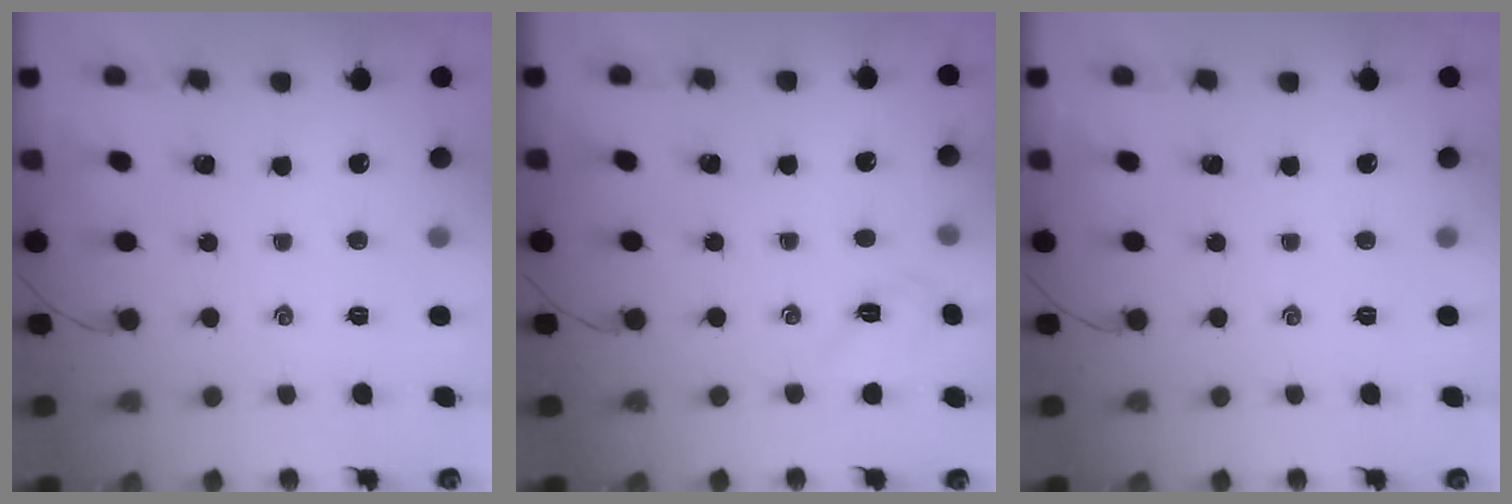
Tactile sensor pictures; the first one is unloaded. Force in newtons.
{"total": 3.9, "press": 3.7, "slide": 1.1}
{"total": 0.0}